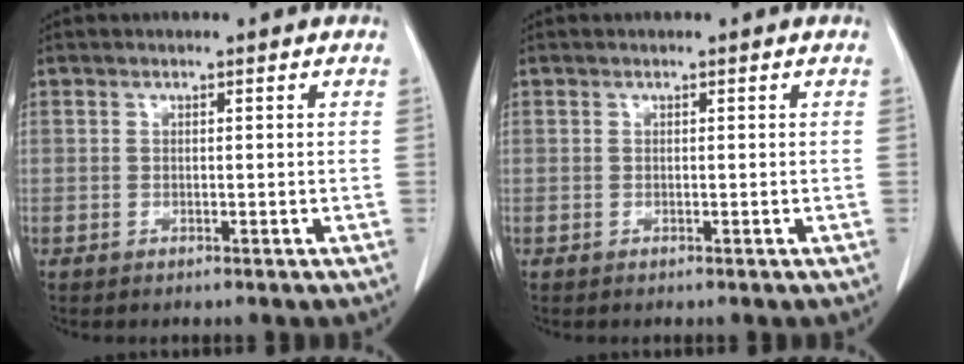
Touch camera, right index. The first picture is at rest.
{"total": 0.0}